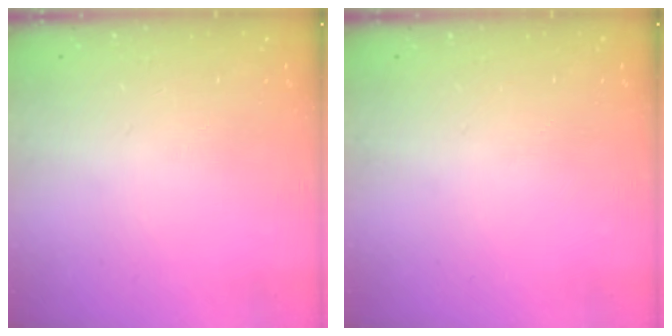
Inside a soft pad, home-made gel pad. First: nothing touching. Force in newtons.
{"total": 0.0}